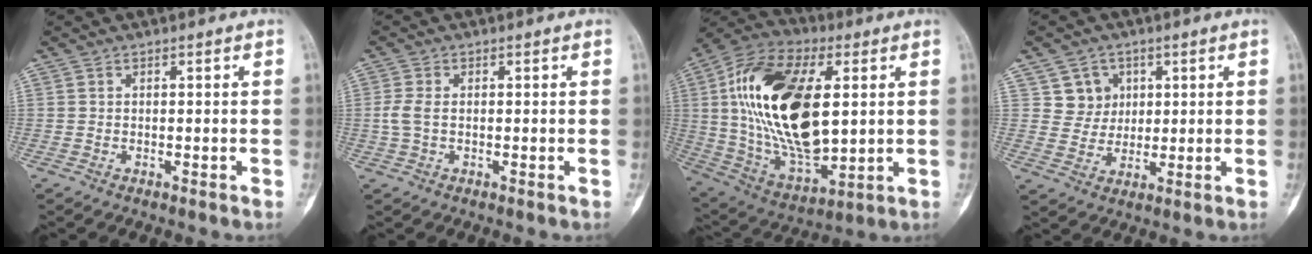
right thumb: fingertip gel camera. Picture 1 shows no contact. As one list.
[{"total": 2.7, "force": [0.0, 1.5, 2.3], "torque": [-0.068, 0.002, -0.003]}, {"total": 27.7, "force": [4.2, 14.3, 23.4], "torque": [-0.438, -0.011, 0.079]}, {"total": 5.7, "force": [2.3, 5.2, 0.8], "torque": [0.015, -0.008, 0.041]}]